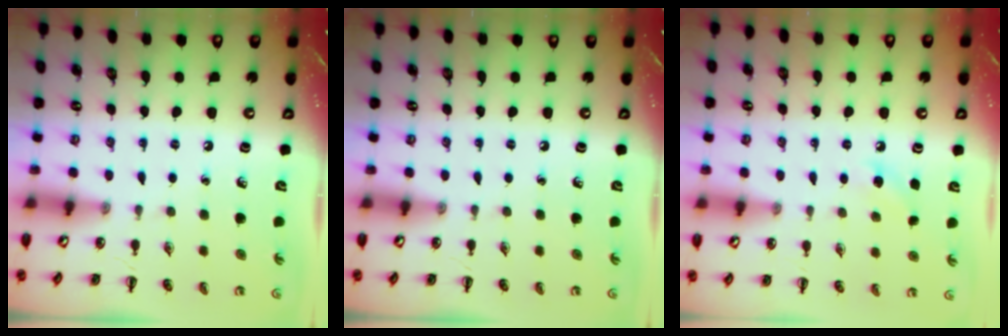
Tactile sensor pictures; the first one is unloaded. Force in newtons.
{"total": 0.0}
{"total": 4.4, "press": 4.2, "slide": 1.2}